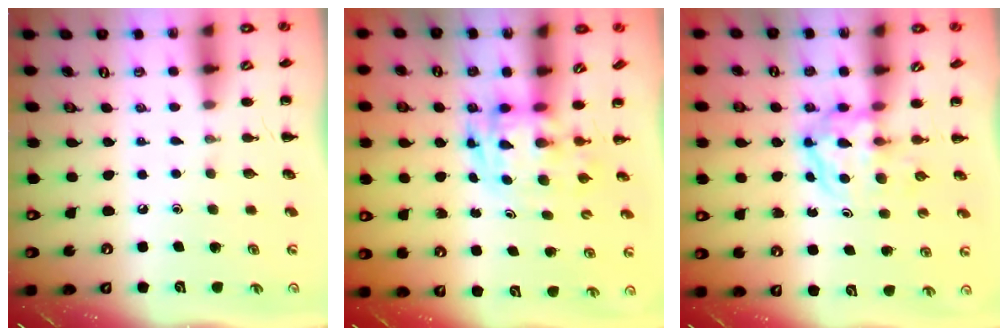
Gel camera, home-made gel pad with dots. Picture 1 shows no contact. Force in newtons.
{"total": 3.5, "press": 3.4, "slide": 0.7}
{"total": 3.8, "press": 3.8, "slide": 0.5}